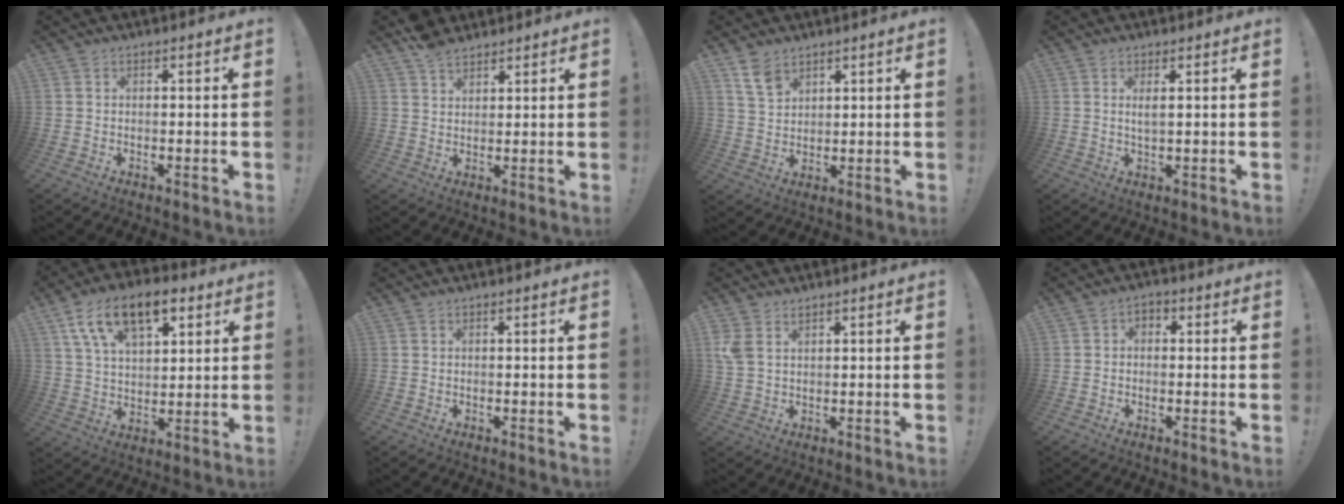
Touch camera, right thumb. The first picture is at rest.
{"total": 6.1, "force": [4.7, 3.2, 2.1], "torque": [-0.036, -0.021, 0.090]}
{"total": 6.9, "force": [4.8, 4.0, 2.9], "torque": [-0.055, -0.023, 0.094]}
{"total": 2.3, "force": [0.8, 0.3, 2.2], "torque": [-0.035, -0.007, 0.012]}
{"total": 15.6, "force": [8.3, 8.1, 10.4], "torque": [-0.177, -0.023, 0.151]}
{"total": 0.0}
{"total": 4.0, "force": [2.3, 2.2, 2.4], "torque": [-0.048, -0.006, 0.047]}
{"total": 2.2, "force": [-0.8, 1.5, 1.4], "torque": [-0.029, 0.010, -0.015]}